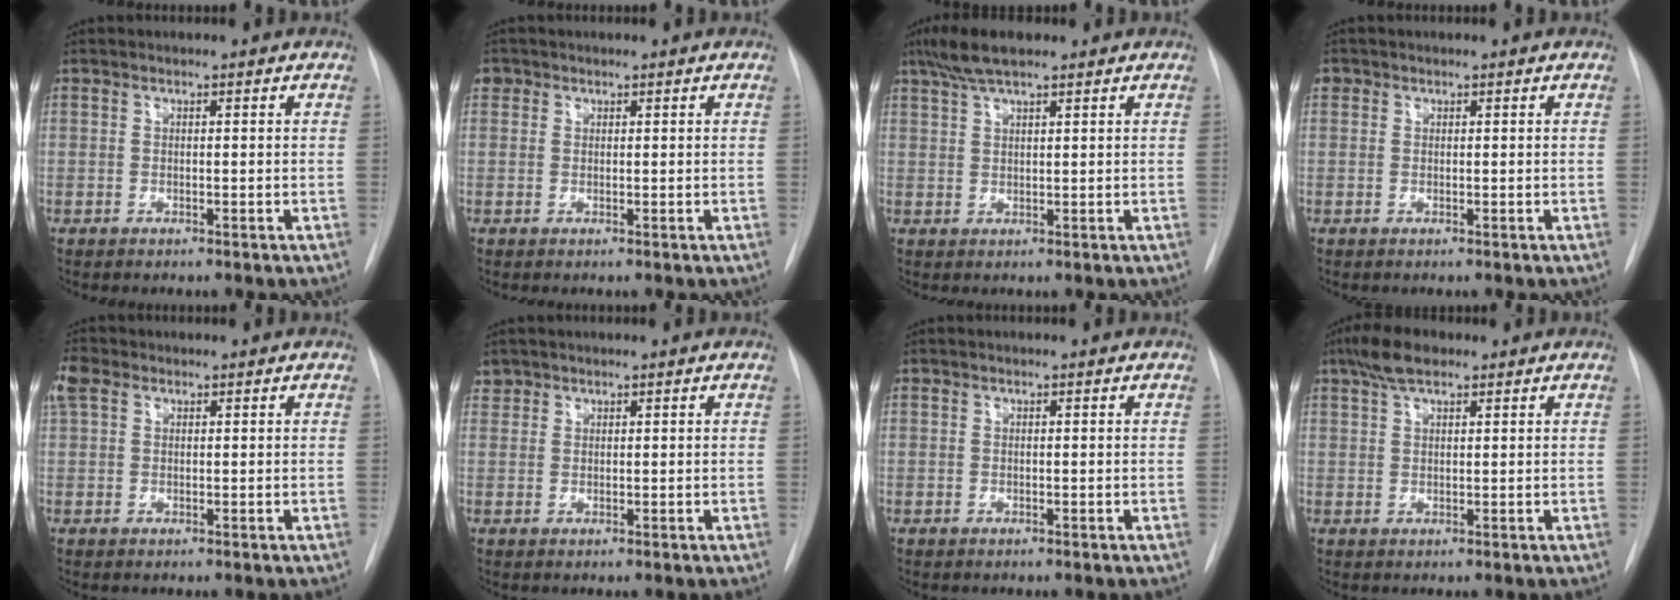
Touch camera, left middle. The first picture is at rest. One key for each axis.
{"total": 1.6, "fx": 0.8, "fy": 1.4, "fz": 0.2, "tx": 0.004, "ty": 0.008, "tz": 0.011}
{"total": 5.8, "fx": 4.4, "fy": 1.0, "fz": 3.8, "tx": -0.079, "ty": 0.016, "tz": 0.080}
{"total": 0.9, "fx": 0.4, "fy": 0.8, "fz": 0.1, "tx": 0.006, "ty": 0.005, "tz": 0.006}
{"total": 2.3, "fx": 1.3, "fy": 1.4, "fz": 1.2, "tx": -0.042, "ty": 0.021, "tz": 0.031}
{"total": 1.4, "fx": 1.1, "fy": 0.9, "fz": -0.2, "tx": 0.010, "ty": 0.009, "tz": 0.017}
{"total": 0.0}
{"total": 4.8, "fx": 3.3, "fy": 1.6, "fz": 3.0, "tx": -0.065, "ty": 0.014, "tz": 0.060}